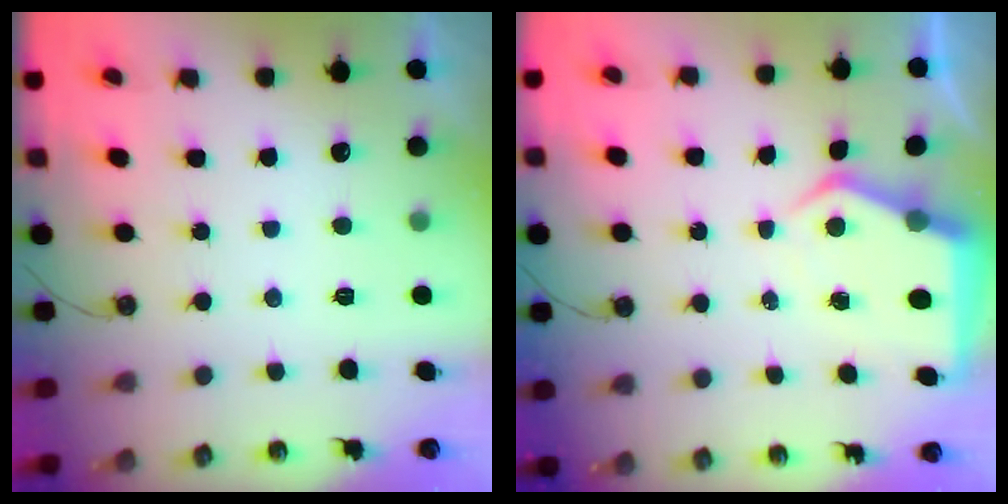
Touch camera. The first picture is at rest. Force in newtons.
{"total": 6.6, "press": 6.6, "slide": 0.6}